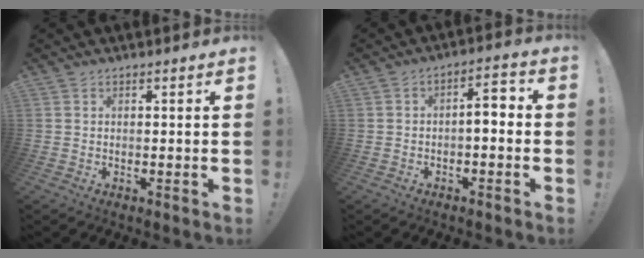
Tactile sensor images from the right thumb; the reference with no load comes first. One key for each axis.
{"total": 5.4, "fx": -1.5, "fy": 2.3, "fz": 4.6, "tx": -0.065, "ty": 0.008, "tz": -0.033}